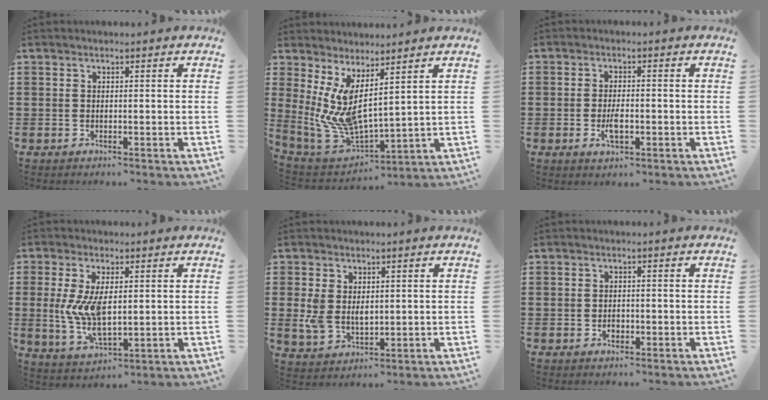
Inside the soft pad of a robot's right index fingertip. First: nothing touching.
{"total": 6.6, "force": [1.6, 2.6, 5.9], "torque": [-0.165, -0.049, 0.021]}
{"total": 3.4, "force": [-1.0, 1.3, 2.9], "torque": [-0.059, 0.001, -0.019]}
{"total": 8.2, "force": [0.4, 3.8, 7.3], "torque": [-0.171, -0.005, 0.001]}
{"total": 4.5, "force": [0.6, 3.1, 3.2], "torque": [-0.074, 0.006, 0.008]}
{"total": 1.4, "force": [-0.6, 0.9, 0.8], "torque": [-0.018, -0.001, -0.011]}